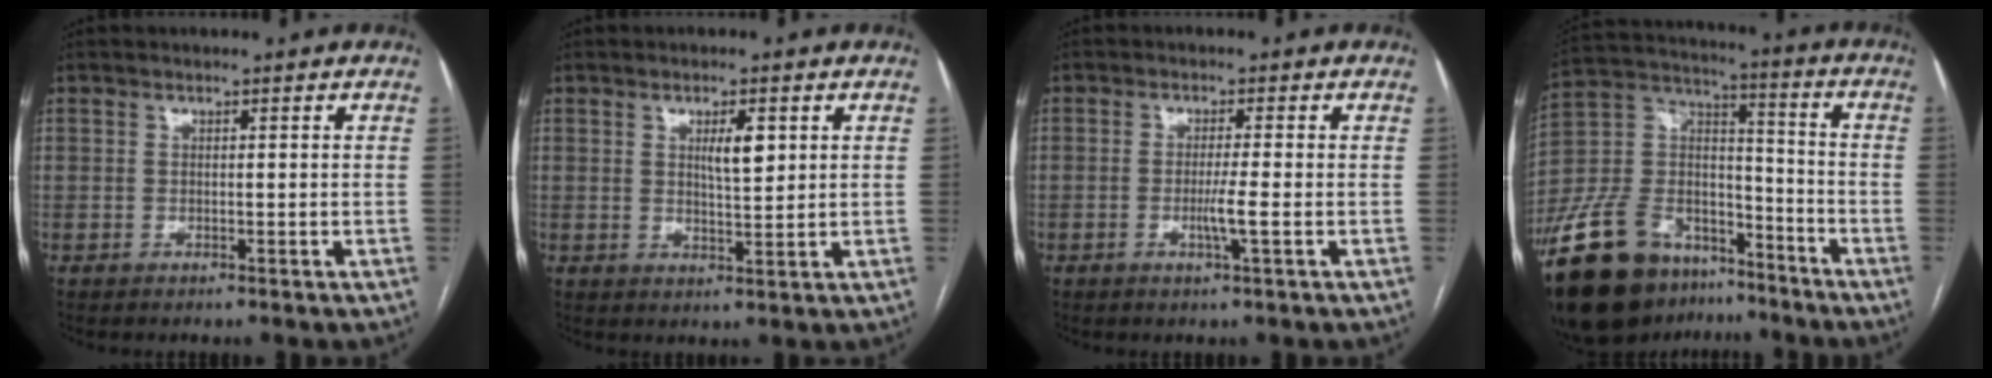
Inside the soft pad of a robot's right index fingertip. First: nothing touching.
{"total": 4.0, "force": [1.4, 0.9, 3.6], "torque": [-0.061, -0.001, 0.025]}
{"total": 3.2, "force": [-0.9, -0.4, 3.1], "torque": [-0.059, -0.006, -0.017]}
{"total": 24.6, "force": [-16.8, 13.4, 12.0], "torque": [-0.307, 0.020, -0.296]}